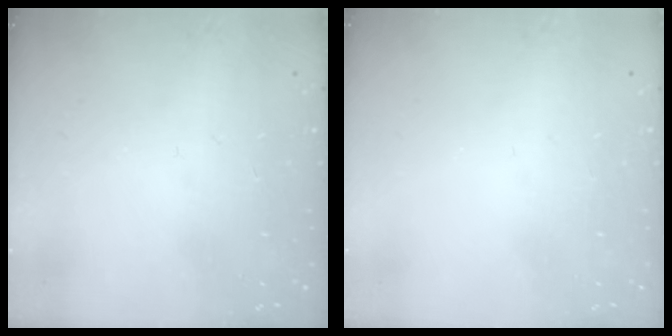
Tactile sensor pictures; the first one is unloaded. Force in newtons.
{"total": 0.0}